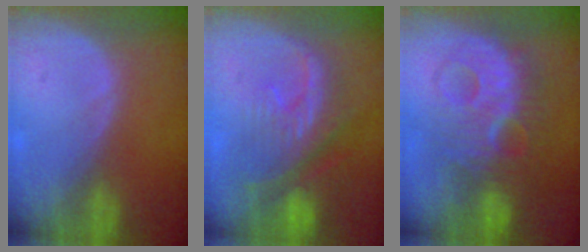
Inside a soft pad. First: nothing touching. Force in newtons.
{"total": 10.2, "press": 9.0, "slide": 5.0}
{"total": 10.1, "press": 10.1, "slide": 0.3}